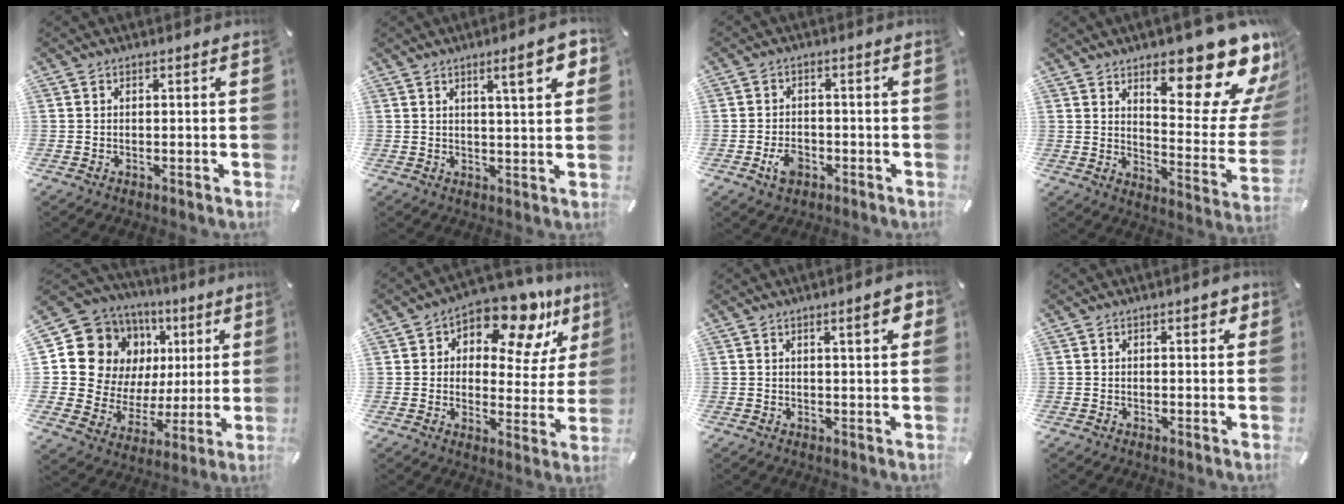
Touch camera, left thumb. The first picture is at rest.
{"total": 9.2, "force": [4.2, 1.9, 8.0], "torque": [-0.120, -0.011, 0.061]}
{"total": 4.8, "force": [-2.1, 3.4, 2.6], "torque": [-0.055, 0.007, -0.038]}
{"total": 20.8, "force": [13.4, 7.7, 13.9], "torque": [-0.166, -0.117, 0.214]}
{"total": 16.2, "force": [5.8, 13.8, 6.2], "torque": [-0.099, -0.040, 0.130]}
{"total": 13.2, "force": [8.9, 6.5, 7.3], "torque": [-0.102, -0.064, 0.152]}
{"total": 5.3, "force": [2.4, 1.3, 4.5], "torque": [-0.066, -0.005, 0.035]}
{"total": 1.7, "force": [0.7, 0.8, 1.3], "torque": [-0.010, 0.000, 0.008]}